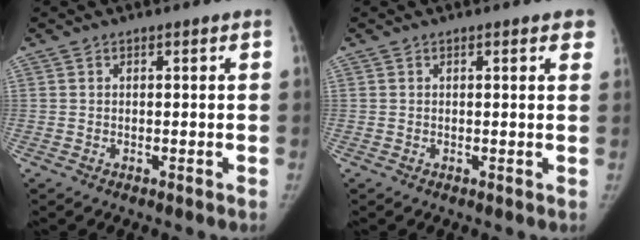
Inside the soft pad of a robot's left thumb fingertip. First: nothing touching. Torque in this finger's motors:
{"motor_torque": [0.32, 0.17, 0.44, -0.79, 0.04]}